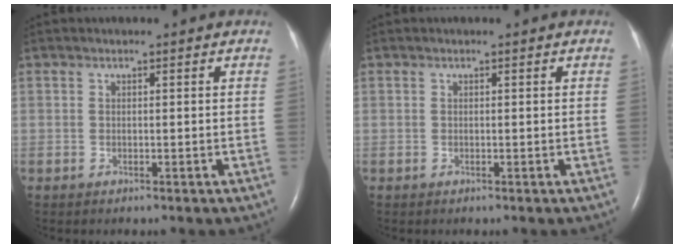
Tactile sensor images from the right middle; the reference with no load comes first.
{"total": 0.0}